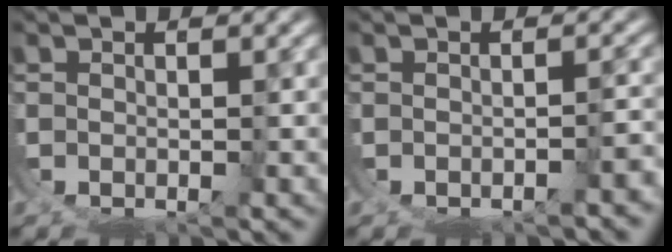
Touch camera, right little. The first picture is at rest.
{"total": 1.2, "force": [-1.1, -0.2, 0.6], "torque": [-0.010, 0.003, -0.017]}